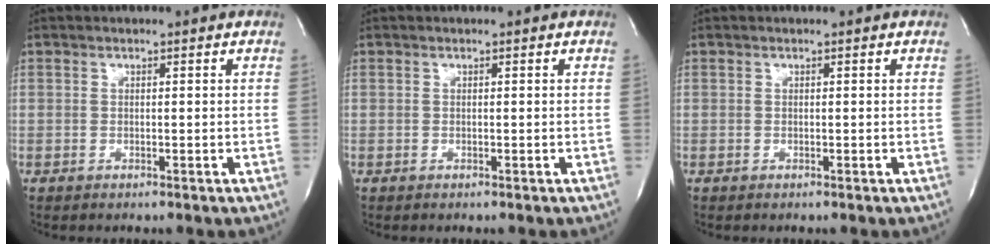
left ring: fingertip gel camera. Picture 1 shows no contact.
{"total": 0.0}
{"total": 0.0}